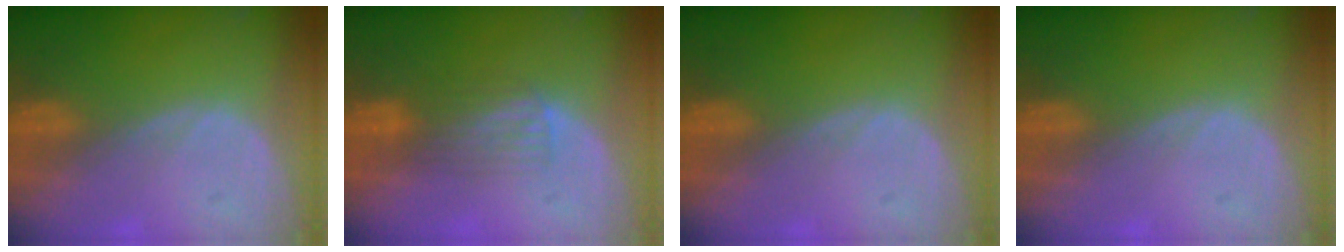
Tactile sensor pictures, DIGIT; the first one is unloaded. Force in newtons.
{"total": 4.0, "press": 3.8, "slide": 1.1}
{"total": 0.0}
{"total": 0.0}